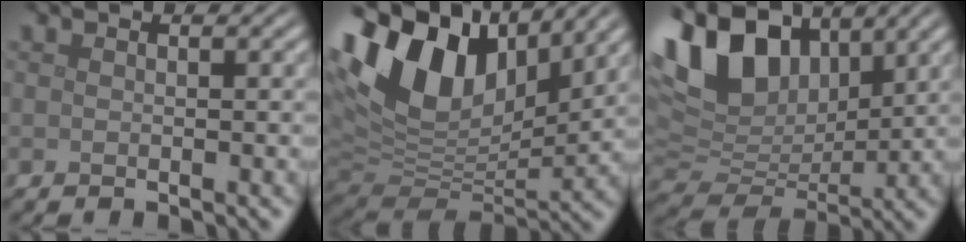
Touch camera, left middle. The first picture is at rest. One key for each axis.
{"total": 14.8, "fx": 6.6, "fy": 8.6, "fz": 10.0, "tx": -0.215, "ty": 0.029, "tz": 0.121}
{"total": 12.4, "fx": 5.9, "fy": 7.5, "fz": 7.9, "tx": -0.172, "ty": 0.023, "tz": 0.105}